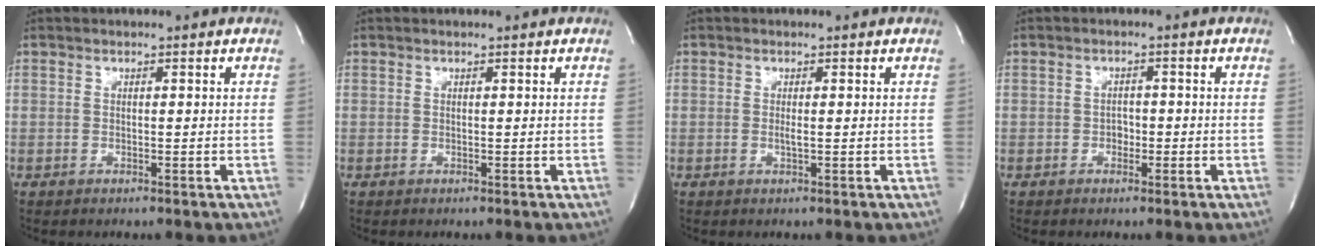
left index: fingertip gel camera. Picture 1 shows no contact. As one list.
[{"total": 0.5, "force": [0.5, 0.0, 0.1], "torque": [-0.002, 0.001, 0.007]}, {"total": 0.8, "force": [0.0, 0.0, 0.8], "torque": [-0.020, -0.002, -0.001]}, {"total": 1.5, "force": [-0.5, 1.1, 0.8], "torque": [-0.009, 0.006, -0.009]}]